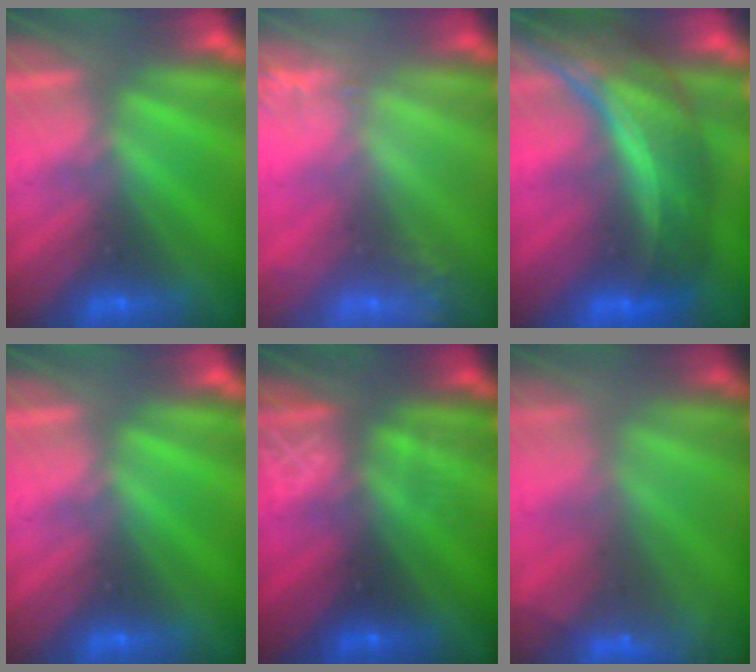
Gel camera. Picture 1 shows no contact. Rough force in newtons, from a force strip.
{"total": 2.5}
{"total": 7.7}
{"total": 0.0}
{"total": 3.1}
{"total": 5.9}